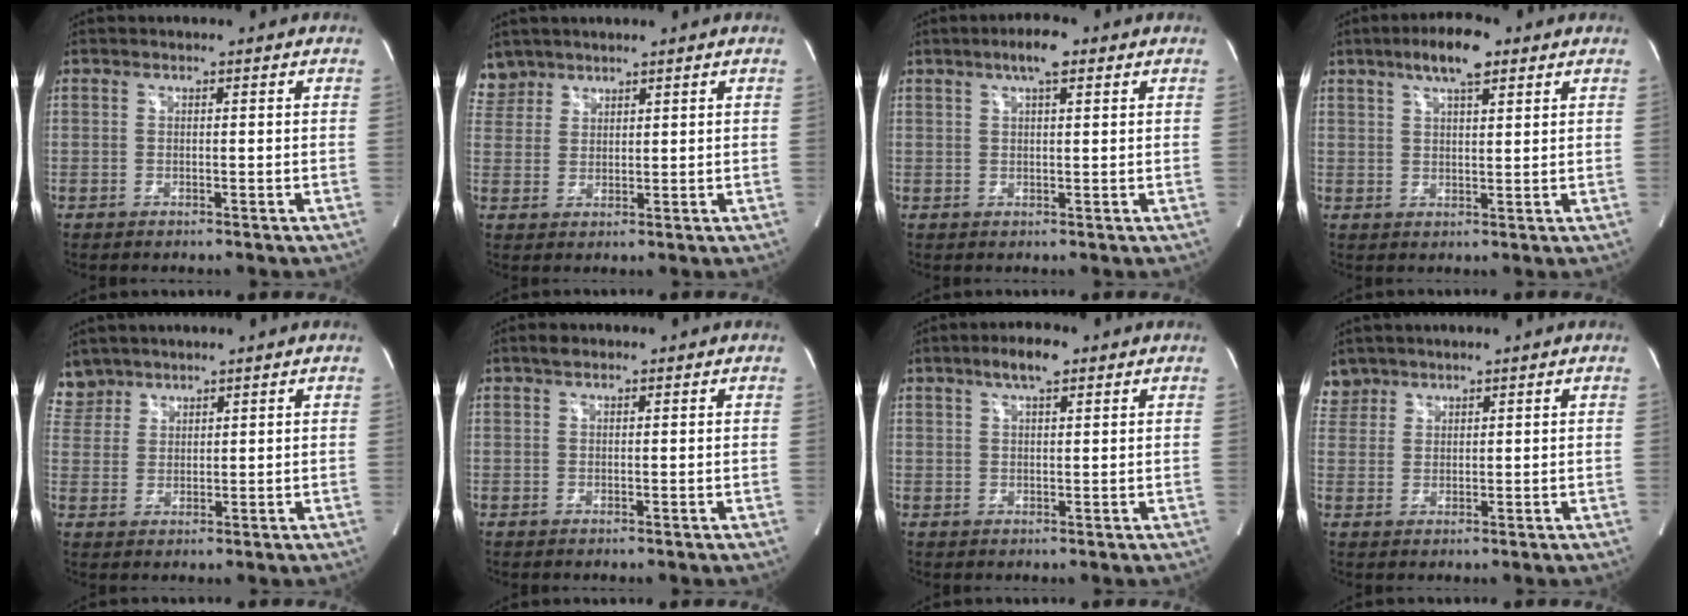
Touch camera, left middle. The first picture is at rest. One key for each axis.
{"total": 3.9, "fx": 3.4, "fy": 1.9, "fz": -0.5, "tx": 0.014, "ty": 0.008, "tz": 0.070}
{"total": 4.3, "fx": 2.6, "fy": 0.8, "fz": 3.4, "tx": -0.063, "ty": 0.009, "tz": 0.042}
{"total": 6.9, "fx": 4.4, "fy": 1.8, "fz": 5.1, "tx": -0.094, "ty": 0.011, "tz": 0.073}
{"total": 4.4, "fx": 3.9, "fy": 2.1, "fz": -0.5, "tx": 0.013, "ty": 0.009, "tz": 0.083}
{"total": 1.4, "fx": 1.1, "fy": 0.5, "fz": 0.7, "tx": -0.019, "ty": 0.011, "tz": 0.019}
{"total": 4.2, "fx": 2.7, "fy": 1.2, "fz": 3.0, "tx": -0.057, "ty": 0.007, "tz": 0.047}
{"total": 3.4, "fx": 2.8, "fy": 1.8, "fz": -0.4, "tx": 0.014, "ty": 0.008, "tz": 0.057}